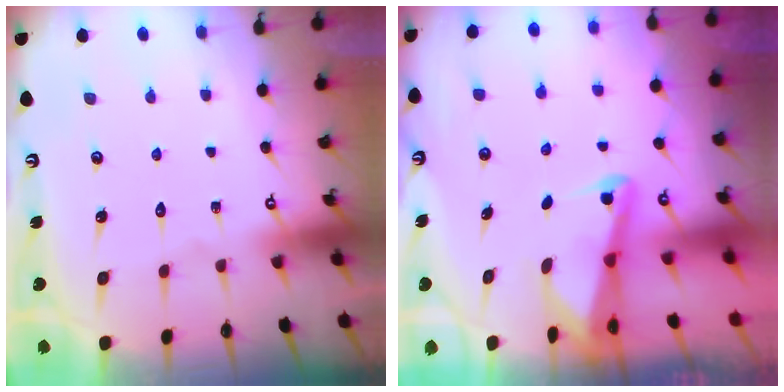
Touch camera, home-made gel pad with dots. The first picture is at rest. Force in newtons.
{"total": 2.6, "press": 2.5, "slide": 0.6}